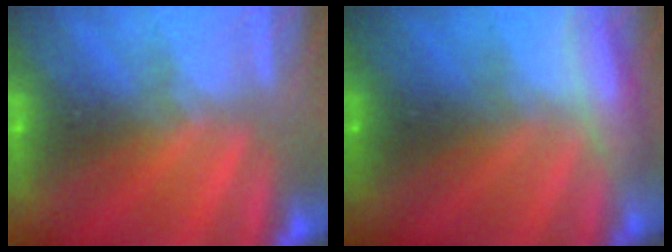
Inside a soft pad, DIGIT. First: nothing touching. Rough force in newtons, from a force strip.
{"total": 2.8}